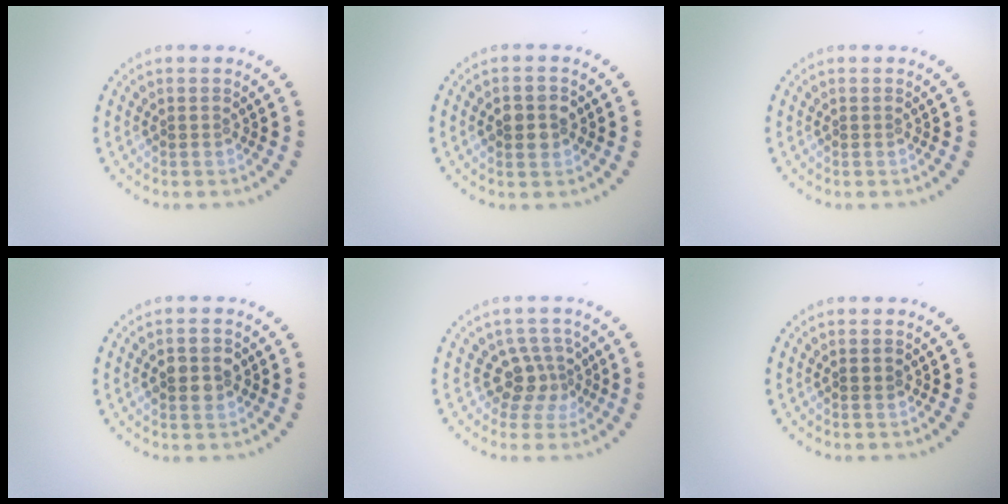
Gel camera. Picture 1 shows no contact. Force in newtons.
{"total": 2.2, "press": 2.2, "slide": 0.1}
{"total": 0.0}
{"total": 2.8, "press": 2.8, "slide": 0.1}
{"total": 2.8, "press": 2.1, "slide": 1.9}
{"total": 0.9, "press": 0.8, "slide": 0.1}